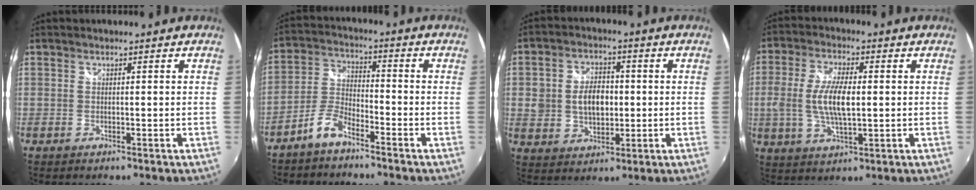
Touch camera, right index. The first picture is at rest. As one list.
[{"total": 5.9, "force": [-4.5, 2.1, 3.2], "torque": [-0.078, 0.013, -0.094]}, {"total": 8.8, "force": [0.2, 6.2, 6.2], "torque": [-0.121, 0.012, 0.011]}, {"total": 9.9, "force": [-0.1, 3.8, 9.1], "torque": [-0.184, 0.000, -0.002]}]